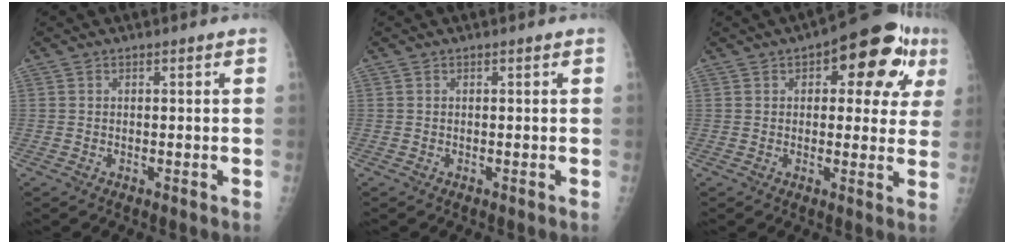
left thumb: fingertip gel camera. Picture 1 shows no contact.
{"total": 0.0}
{"total": 15.4, "force": [5.8, 7.1, 12.4], "torque": [-0.108, 0.010, 0.063]}